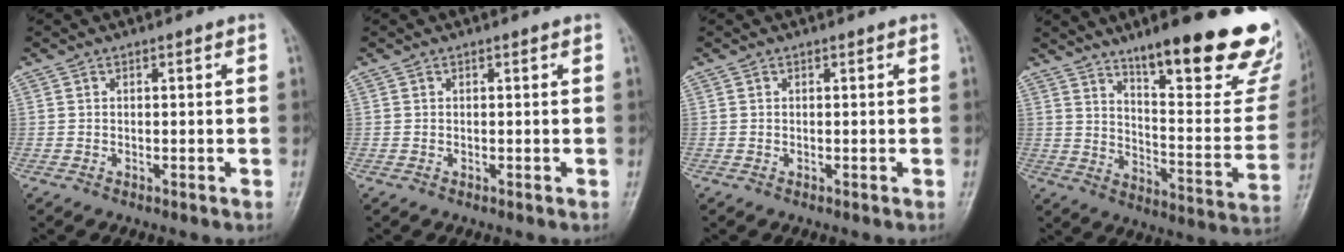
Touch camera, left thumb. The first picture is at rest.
{"total": 0.0}
{"total": 0.0}
{"total": 27.0, "force": [17.5, 6.9, 19.5], "torque": [-0.227, -0.091, 0.252]}